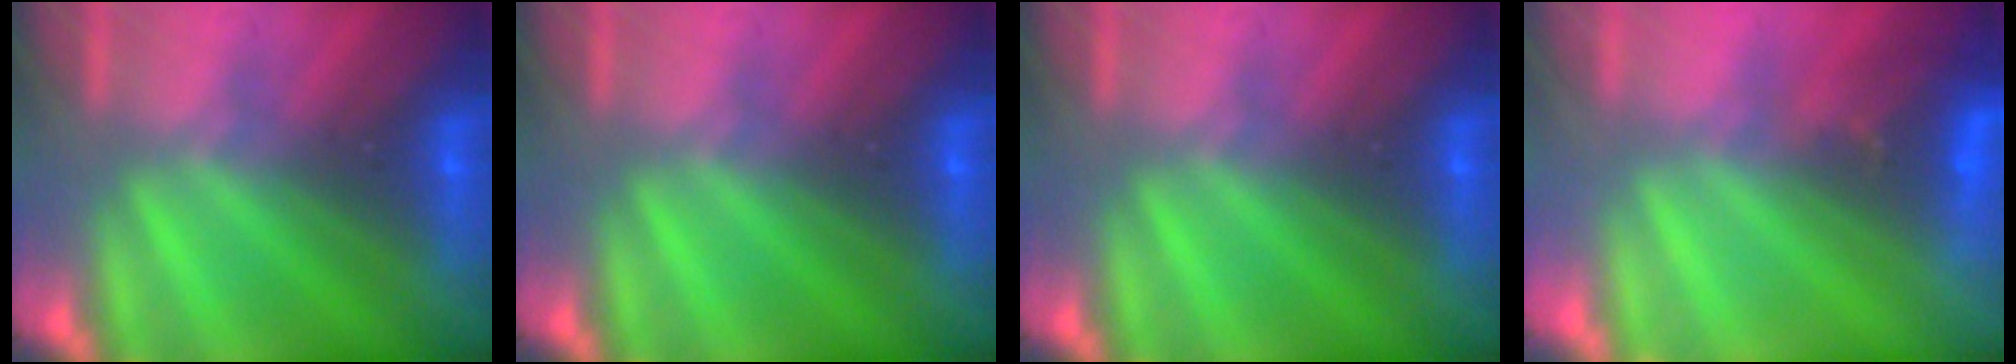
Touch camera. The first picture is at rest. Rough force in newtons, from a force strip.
{"total": 0.0}
{"total": 0.0}
{"total": 2.7}